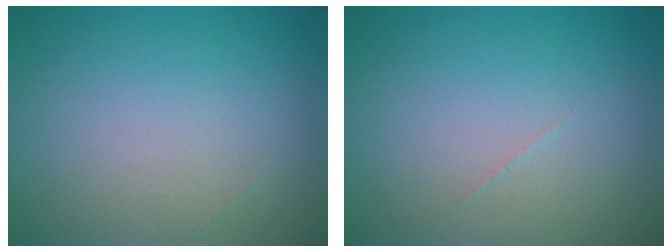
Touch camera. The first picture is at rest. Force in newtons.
{"total": 0.0}